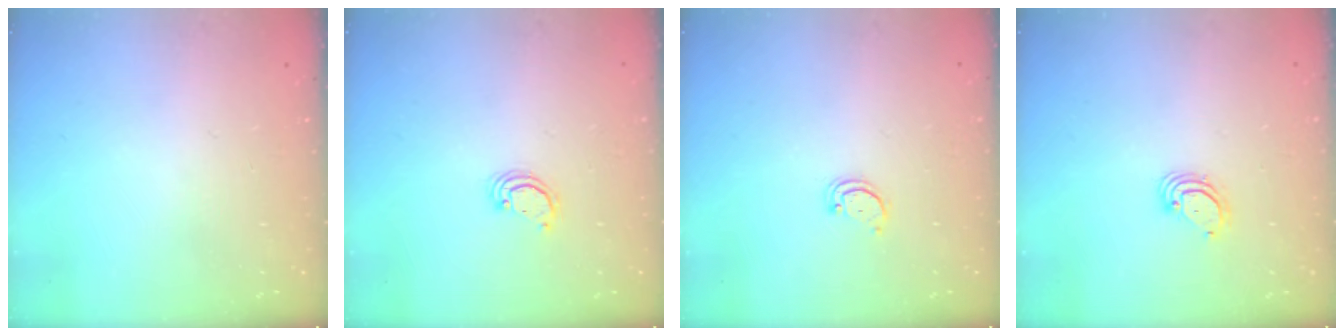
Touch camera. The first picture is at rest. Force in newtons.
{"total": 2.1, "press": 2.1, "slide": 0.1}
{"total": 2.2, "press": 2.2, "slide": 0.2}
{"total": 3.6, "press": 3.6, "slide": 0.3}